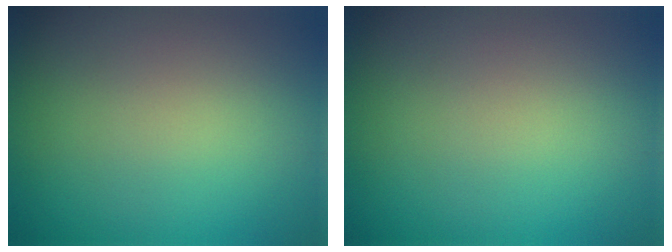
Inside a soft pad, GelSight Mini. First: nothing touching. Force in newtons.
{"total": 0.0}